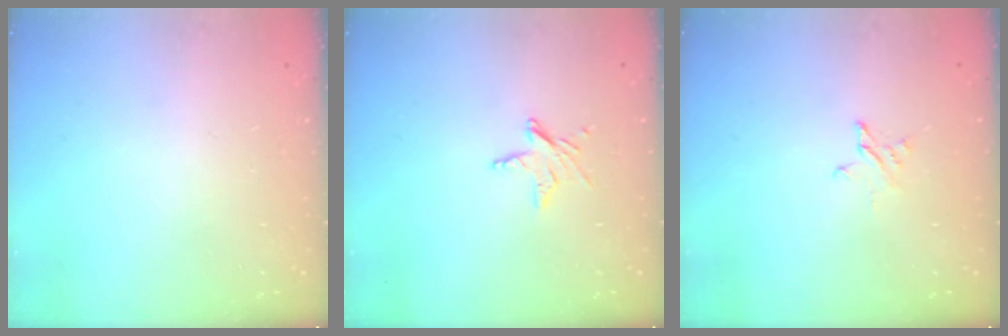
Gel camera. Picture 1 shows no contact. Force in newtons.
{"total": 5.1, "press": 5.1, "slide": 0.5}
{"total": 2.5, "press": 2.5, "slide": 0.1}